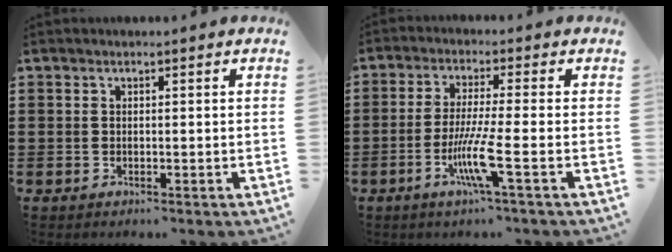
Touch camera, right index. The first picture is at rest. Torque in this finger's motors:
{"motor_torque": [1.32, -0.31, 0.54, 0.17]}